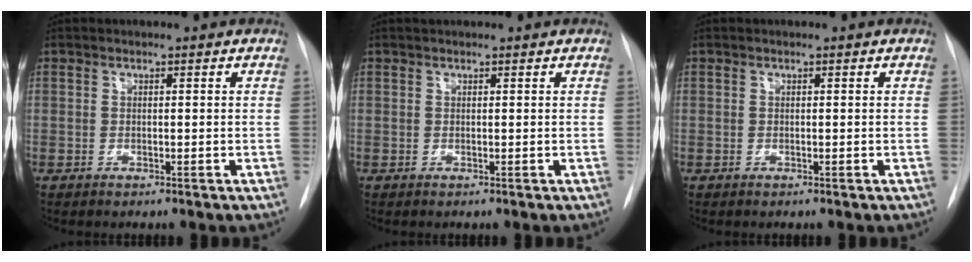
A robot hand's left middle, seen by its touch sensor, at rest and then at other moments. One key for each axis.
{"total": 0.9, "fx": 0.8, "fy": 0.1, "fz": 0.3, "tx": -0.011, "ty": 0.014, "tz": 0.016}
{"total": 0.0}